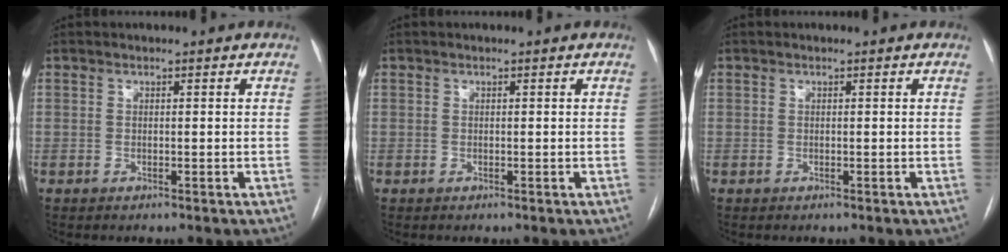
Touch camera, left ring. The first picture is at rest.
{"total": 0.0}
{"total": 0.0}